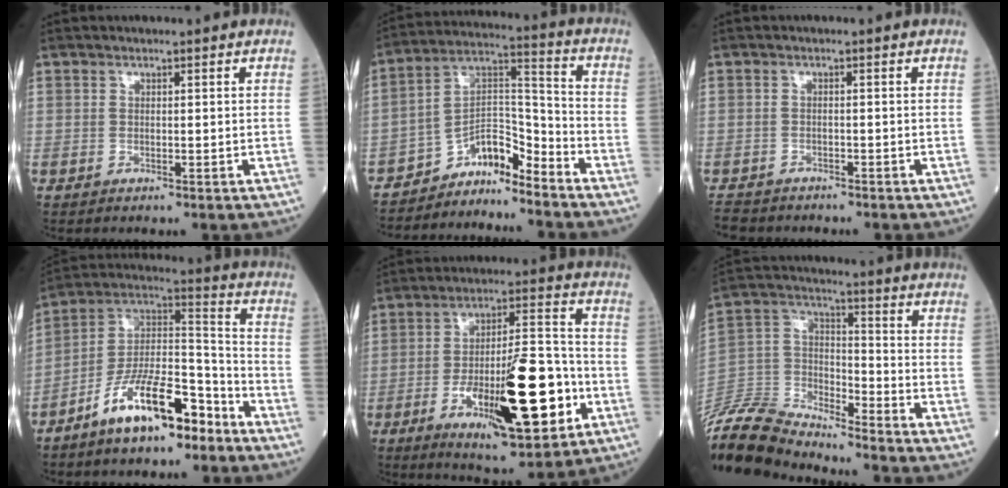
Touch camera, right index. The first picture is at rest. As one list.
[{"total": 7.7, "force": [-7.3, 1.3, 2.1], "torque": [-0.031, 0.047, -0.129]}, {"total": 4.2, "force": [-3.9, 1.5, 0.6], "torque": [-0.009, -0.008, -0.064]}, {"total": 13.7, "force": [-8.9, 3.8, 9.6], "torque": [-0.178, 0.016, -0.162]}, {"total": 19.2, "force": [-6.0, 4.6, 17.7], "torque": [-0.291, -0.003, -0.087]}, {"total": 15.5, "force": [-15.2, 1.5, 2.6], "torque": [-0.062, 0.039, -0.288]}]